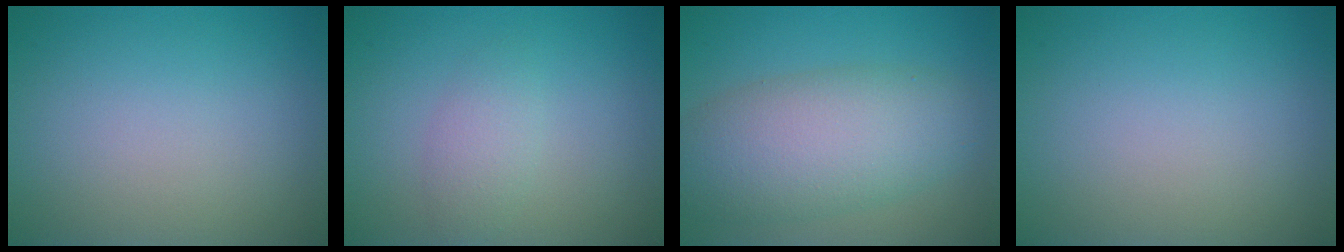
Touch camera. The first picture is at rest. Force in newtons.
{"total": 1.9, "press": 1.9, "slide": 0.1}
{"total": 7.5, "press": 7.5, "slide": 0.4}
{"total": 0.0}